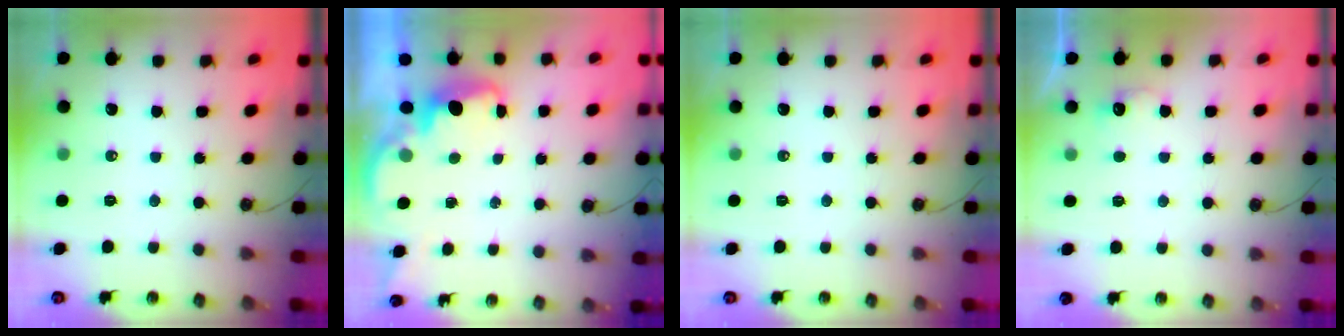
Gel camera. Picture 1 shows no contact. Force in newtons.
{"total": 1.9, "press": 1.7, "slide": 0.8}
{"total": 0.0}
{"total": 5.2, "press": 5.0, "slide": 1.2}